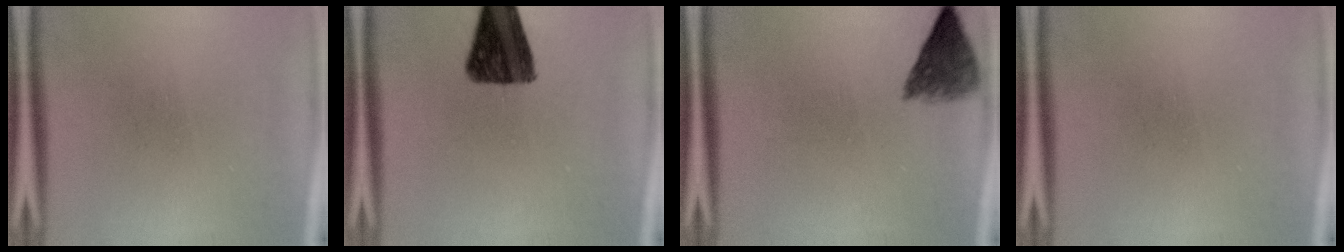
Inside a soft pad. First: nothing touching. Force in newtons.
{"total": 12.1}
{"total": 5.0}
{"total": 0.0}